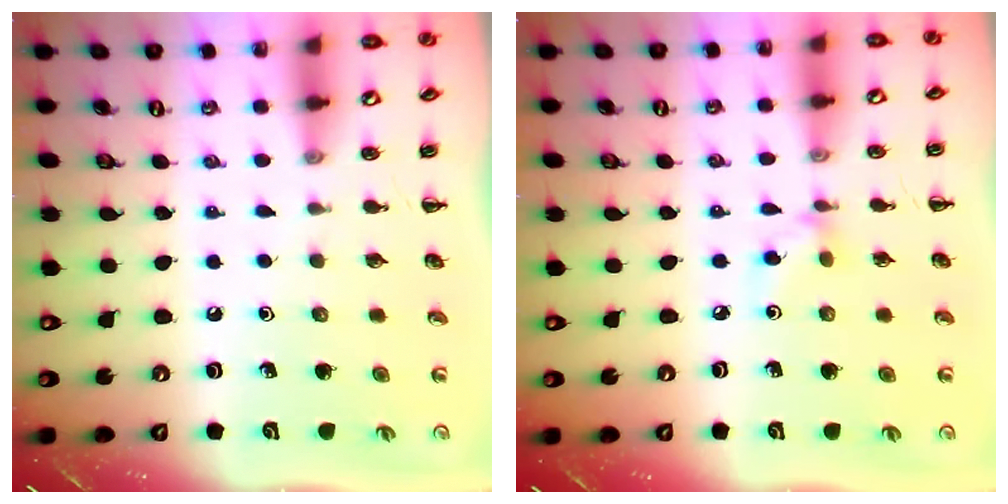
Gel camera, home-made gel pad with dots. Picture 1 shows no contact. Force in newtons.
{"total": 3.5, "press": 3.3, "slide": 1.0}